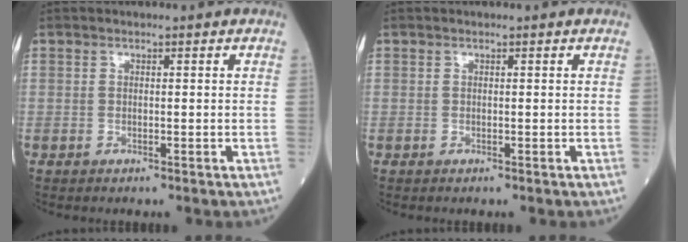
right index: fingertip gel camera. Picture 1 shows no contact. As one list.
[{"total": 0.0}]